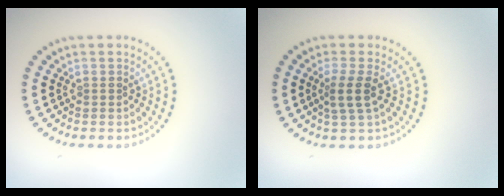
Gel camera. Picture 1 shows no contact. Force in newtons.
{"total": 2.2, "press": 1.7, "slide": 1.3}